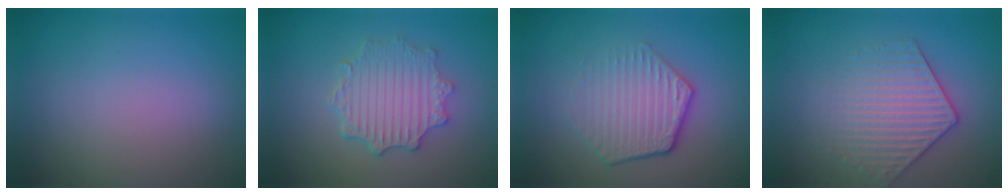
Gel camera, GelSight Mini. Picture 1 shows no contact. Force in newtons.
{"total": 4.6, "press": 3.7, "slide": 2.7}
{"total": 4.5, "press": 3.3, "slide": 3.0}
{"total": 4.0, "press": 3.5, "slide": 1.8}